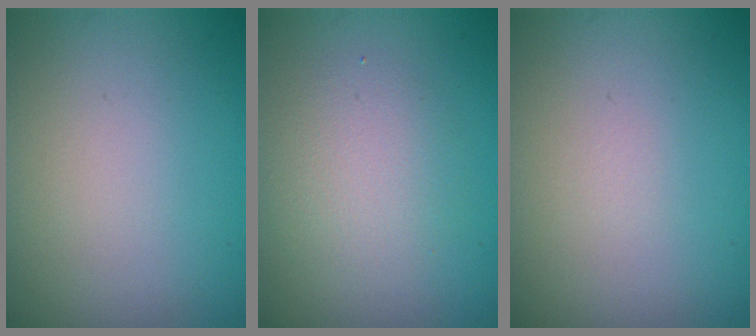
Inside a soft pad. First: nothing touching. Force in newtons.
{"total": 2.9, "press": 2.9, "slide": 0.2}
{"total": 0.0}